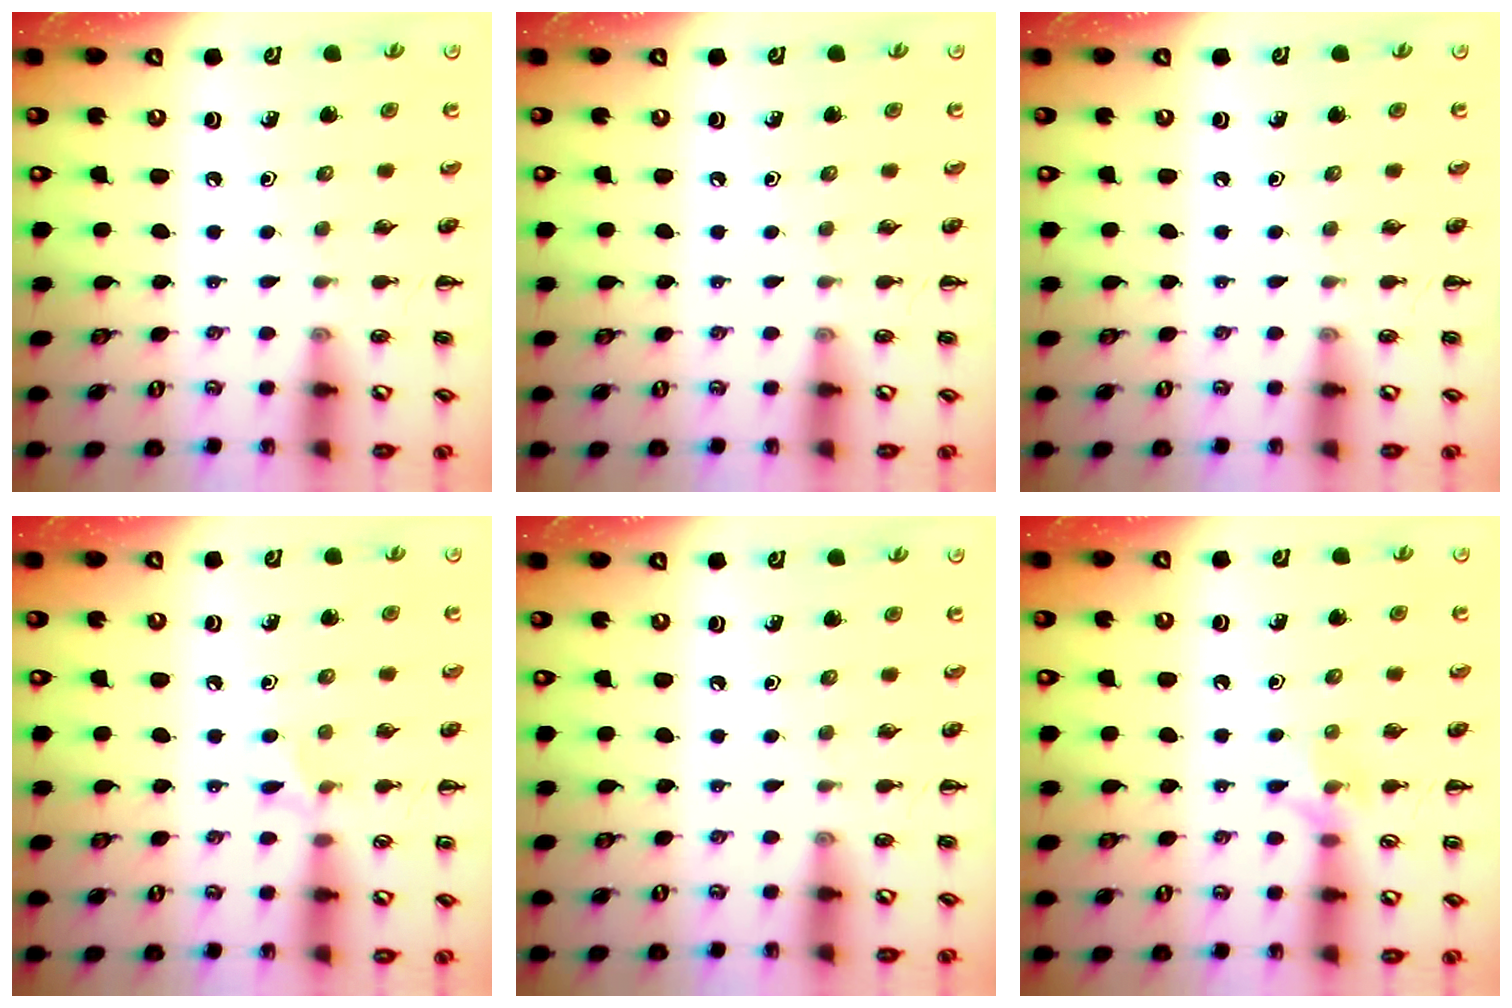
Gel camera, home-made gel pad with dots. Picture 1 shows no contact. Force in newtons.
{"total": 0.0}
{"total": 0.0}
{"total": 6.1, "press": 5.7, "slide": 2.1}
{"total": 0.0}
{"total": 6.4, "press": 6.4, "slide": 0.9}